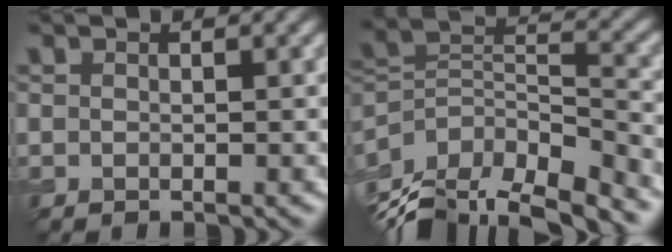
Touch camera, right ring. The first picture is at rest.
{"total": 12.5, "force": [-8.2, 5.8, 7.4], "torque": [-0.157, 0.026, -0.119]}